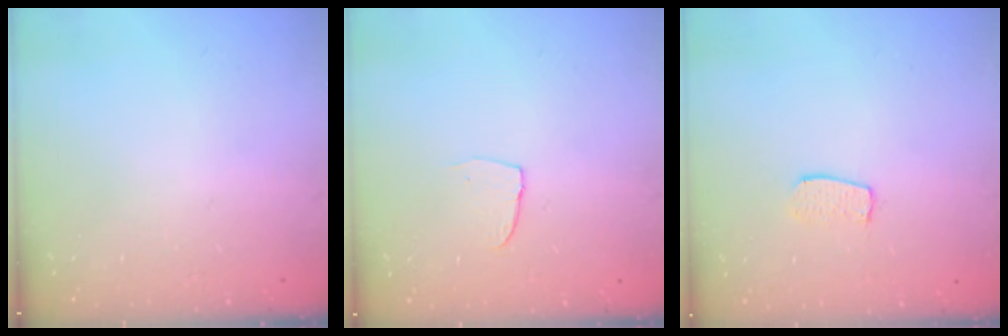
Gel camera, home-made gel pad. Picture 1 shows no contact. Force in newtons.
{"total": 3.8, "press": 3.8, "slide": 0.3}
{"total": 5.9, "press": 5.9, "slide": 0.3}